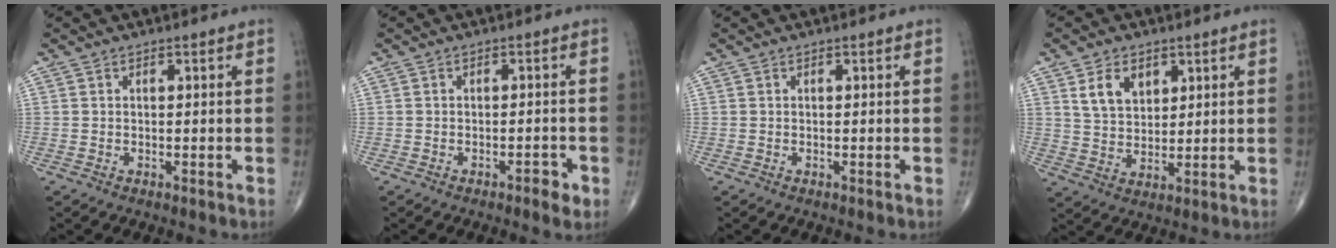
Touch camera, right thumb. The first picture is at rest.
{"total": 2.6, "force": [-1.4, 1.0, 2.0], "torque": [-0.024, 0.004, -0.021]}
{"total": 0.0}
{"total": 7.3, "force": [3.4, 4.9, 4.3], "torque": [-0.057, -0.020, 0.067]}